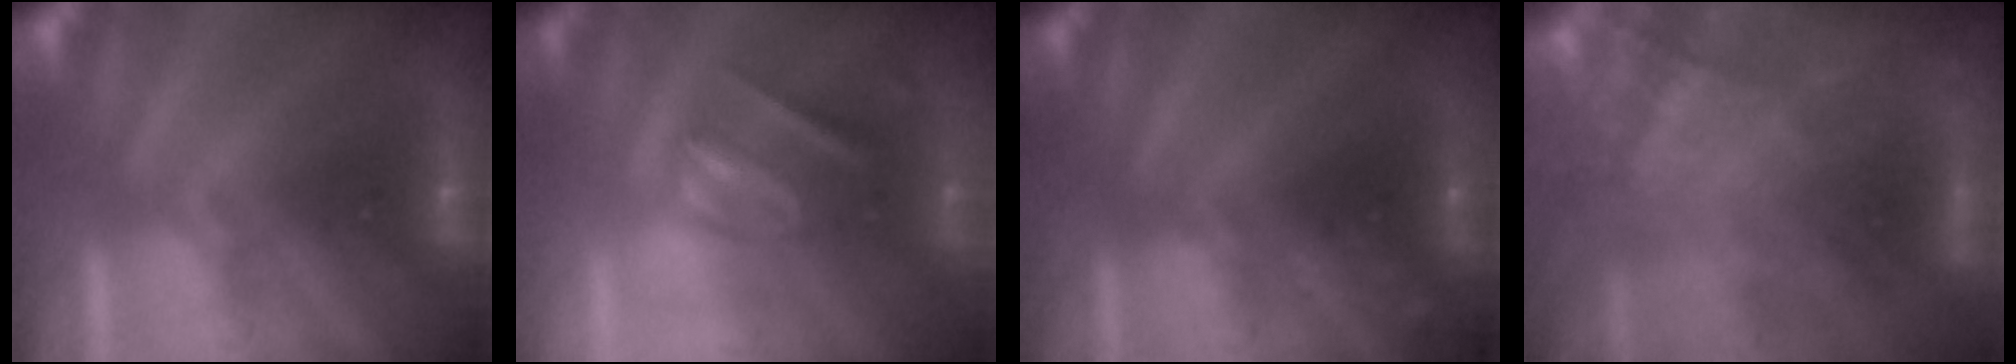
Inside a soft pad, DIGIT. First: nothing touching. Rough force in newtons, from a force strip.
{"total": 2.9}
{"total": 2.5}
{"total": 8.8}